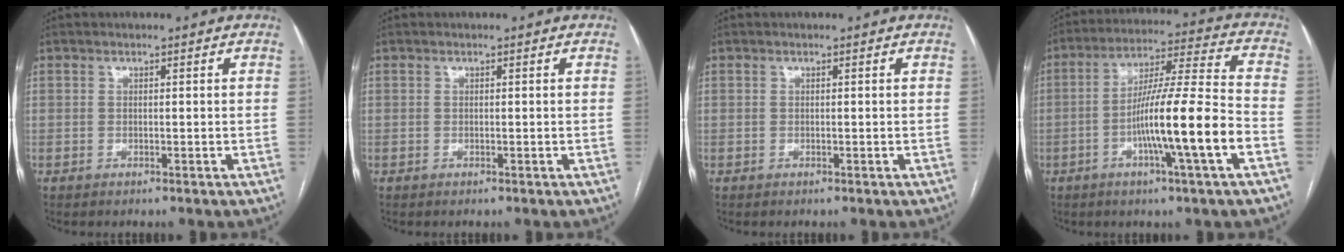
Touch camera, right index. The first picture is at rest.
{"total": 0.0}
{"total": 0.0}
{"total": 15.0, "force": [-4.8, -0.8, 14.2], "torque": [-0.246, 0.000, -0.087]}